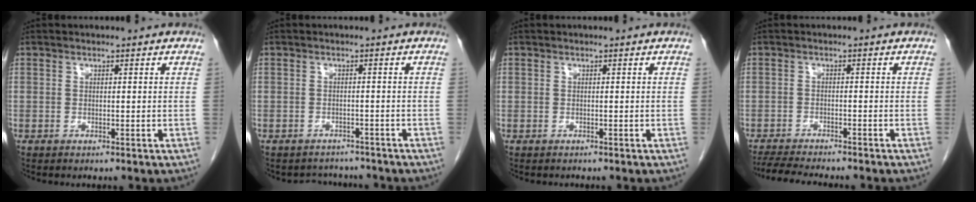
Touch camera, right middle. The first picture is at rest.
{"total": 4.2, "force": [-3.8, 1.6, -0.2], "torque": [0.003, 0.008, -0.051]}
{"total": 0.8, "force": [-0.7, 0.3, -0.4], "torque": [-0.003, -0.004, -0.013]}
{"total": 8.9, "force": [-8.1, 0.8, 3.8], "torque": [-0.060, -0.015, -0.123]}